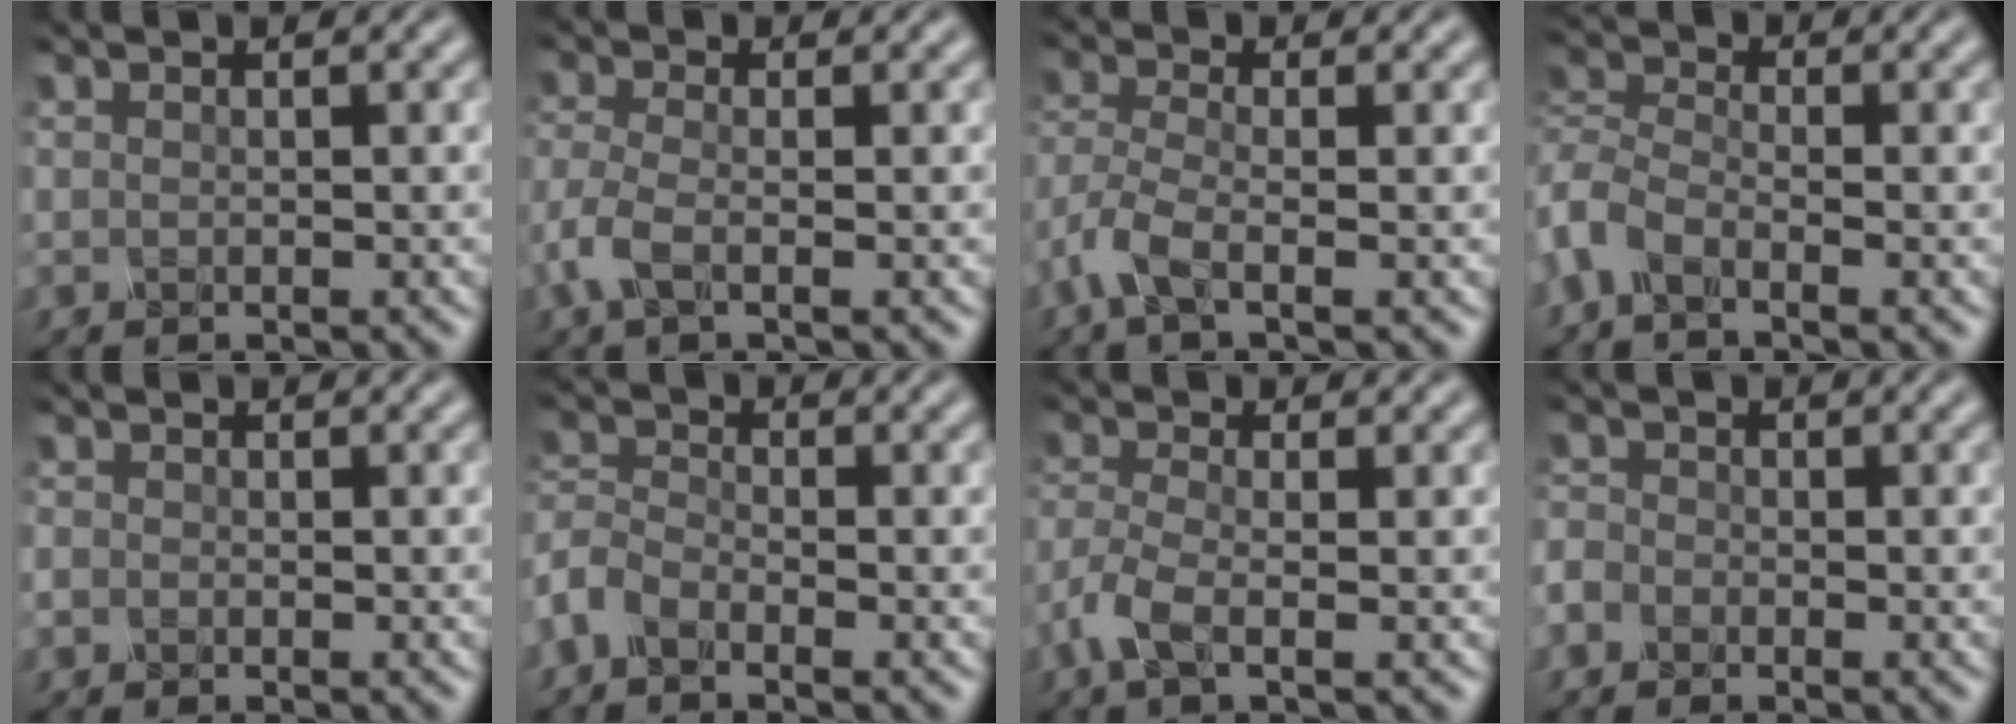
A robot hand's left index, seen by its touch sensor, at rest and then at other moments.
{"total": 2.0, "force": [-1.3, 0.3, 1.5], "torque": [-0.059, -0.002, -0.019]}
{"total": 3.1, "force": [-2.1, 0.7, 2.2], "torque": [-0.076, -0.005, -0.037]}
{"total": 3.3, "force": [-2.6, 1.3, 1.6], "torque": [-0.053, 0.002, -0.052]}
{"total": 0.8, "force": [-0.5, -0.3, -0.6], "torque": [-0.003, -0.002, 0.011]}
{"total": 2.6, "force": [-2.2, 1.0, 0.9], "torque": [-0.043, 0.001, -0.041]}
{"total": 2.9, "force": [-1.8, 0.6, 2.2], "torque": [-0.076, -0.003, -0.029]}
{"total": 1.2, "force": [-1.1, 0.4, -0.4], "torque": [-0.011, 0.002, -0.012]}